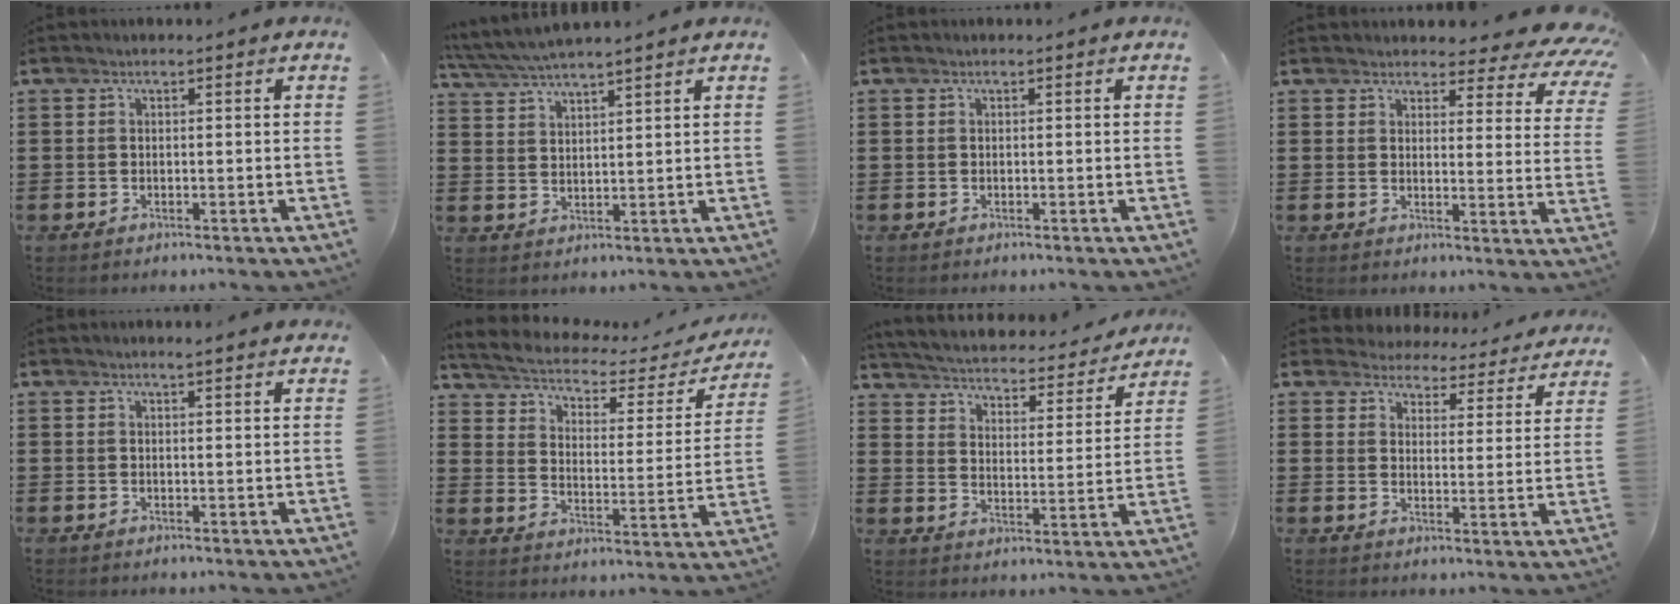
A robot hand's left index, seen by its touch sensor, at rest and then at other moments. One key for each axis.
{"total": 4.1, "fx": 3.8, "fy": -0.2, "fz": 1.5, "tx": -0.041, "ty": -0.014, "tz": 0.068}
{"total": 0.0}
{"total": 4.3, "fx": 3.9, "fy": 0.8, "fz": 1.6, "tx": -0.034, "ty": -0.024, "tz": 0.066}
{"total": 1.6, "fx": 1.5, "fy": -0.1, "fz": 0.7, "tx": -0.015, "ty": 0.000, "tz": 0.028}
{"total": 3.6, "fx": 2.8, "fy": 1.2, "fz": 2.0, "tx": -0.057, "ty": -0.023, "tz": 0.040}
{"total": 2.6, "fx": 2.6, "fy": 0.0, "fz": 0.4, "tx": -0.028, "ty": -0.029, "tz": 0.032}
{"total": 4.3, "fx": 4.2, "fy": 0.6, "fz": -0.1, "tx": -0.016, "ty": -0.034, "tz": 0.070}